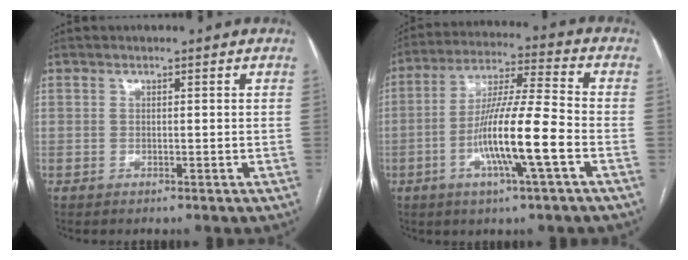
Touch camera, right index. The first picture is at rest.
{"total": 12.9, "force": [-4.0, 0.1, 12.3], "torque": [-0.226, -0.002, -0.077]}